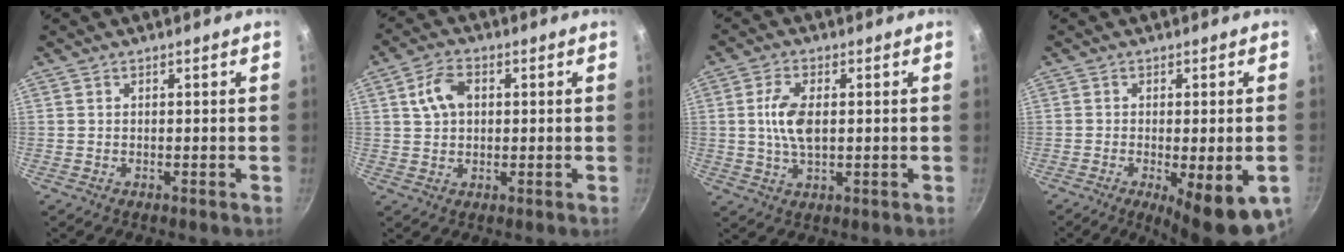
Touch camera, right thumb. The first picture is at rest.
{"total": 6.5, "force": [1.4, 4.4, 4.5], "torque": [-0.074, 0.010, 0.022]}
{"total": 7.3, "force": [0.6, 3.8, 6.2], "torque": [-0.121, 0.004, 0.012]}
{"total": 12.0, "force": [-4.4, 3.3, 10.7], "torque": [-0.137, -0.005, -0.054]}